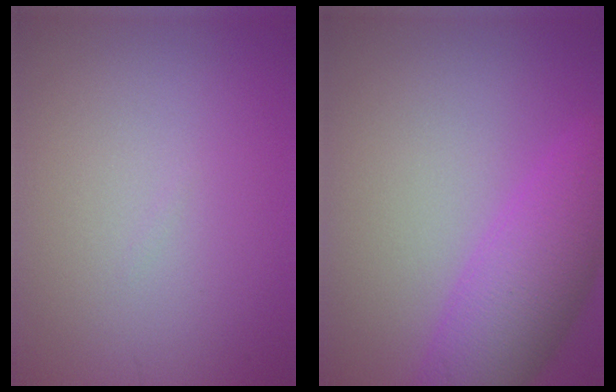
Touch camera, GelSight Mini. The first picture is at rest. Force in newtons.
{"total": 6.9, "press": 6.9, "slide": 0.2}